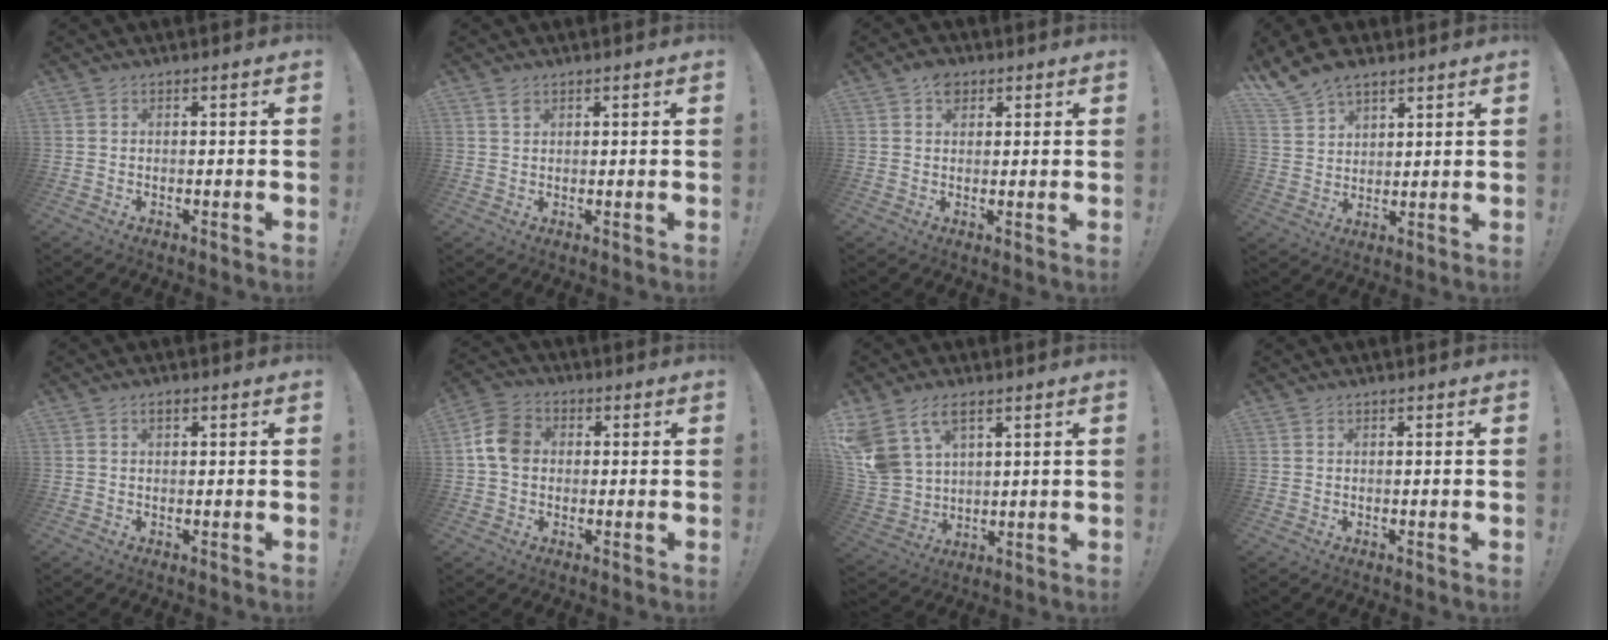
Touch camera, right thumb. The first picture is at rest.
{"total": 1.4, "force": [1.0, 0.8, 0.6], "torque": [0.000, -0.005, 0.016]}
{"total": 4.1, "force": [2.0, 2.9, 2.2], "torque": [-0.027, -0.004, 0.035]}
{"total": 9.4, "force": [7.4, 4.6, 3.5], "torque": [-0.076, -0.038, 0.148]}
{"total": 1.4, "force": [0.7, 0.6, 1.0], "torque": [-0.015, 0.000, 0.012]}
{"total": 9.4, "force": [0.8, 7.3, 5.9], "torque": [-0.099, 0.013, 0.019]}
{"total": 11.7, "force": [6.6, 7.0, 6.7], "torque": [-0.146, -0.031, 0.133]}
{"total": 0.0}